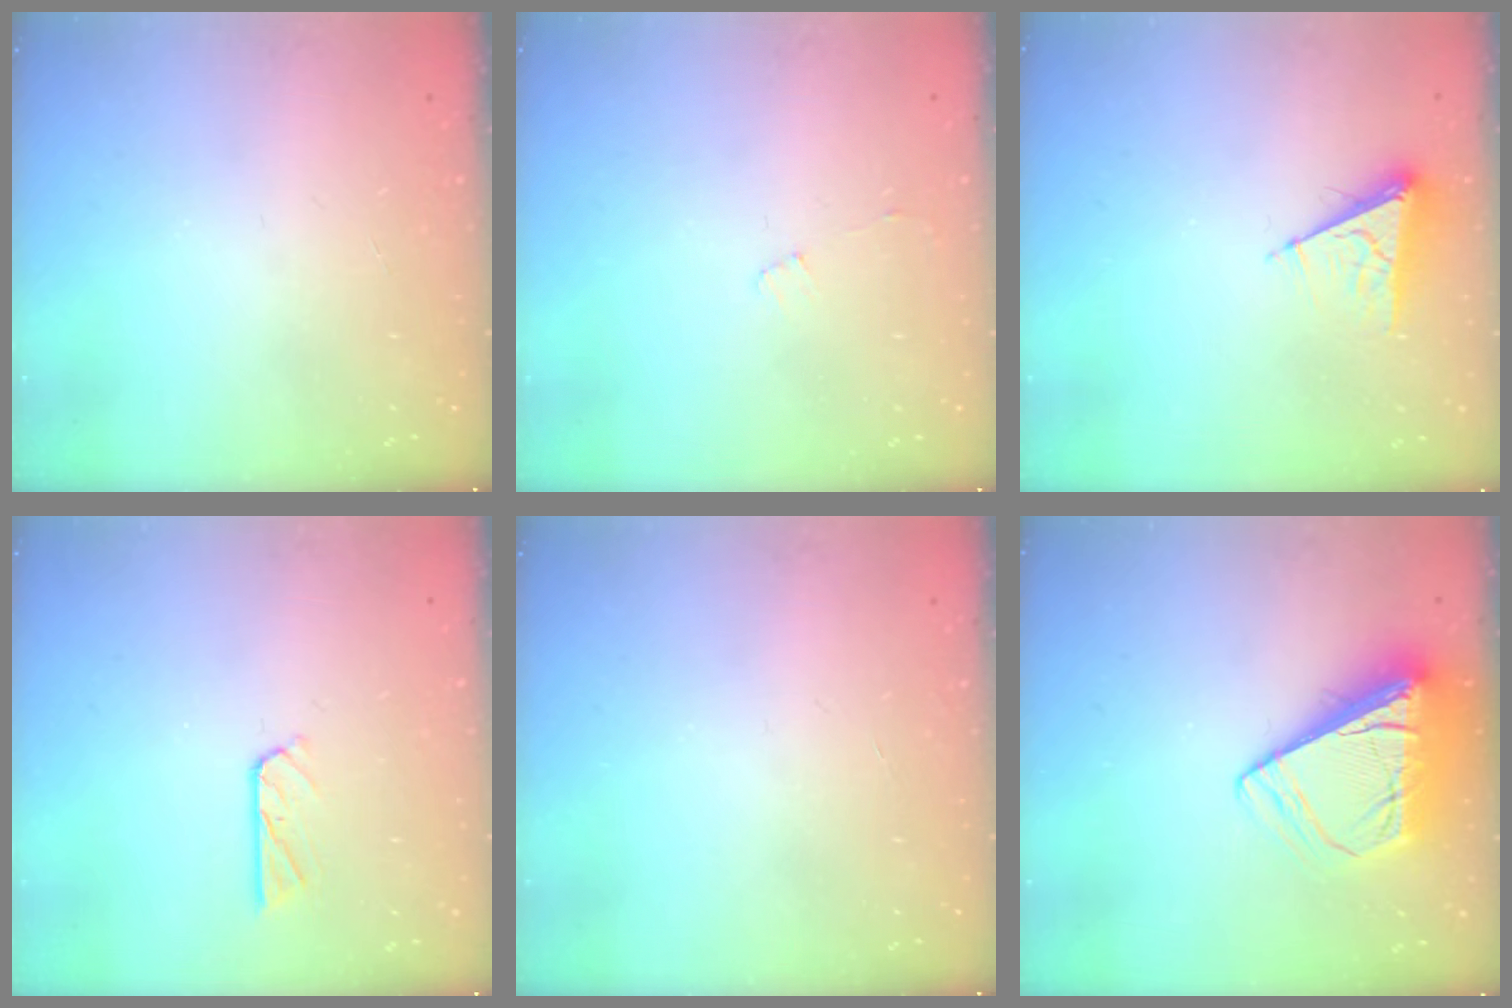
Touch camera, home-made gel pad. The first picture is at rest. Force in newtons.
{"total": 3.2, "press": 3.2, "slide": 0.3}
{"total": 6.2, "press": 6.2, "slide": 0.5}
{"total": 5.0, "press": 5.0, "slide": 0.3}
{"total": 0.0}
{"total": 11.7, "press": 11.6, "slide": 1.5}